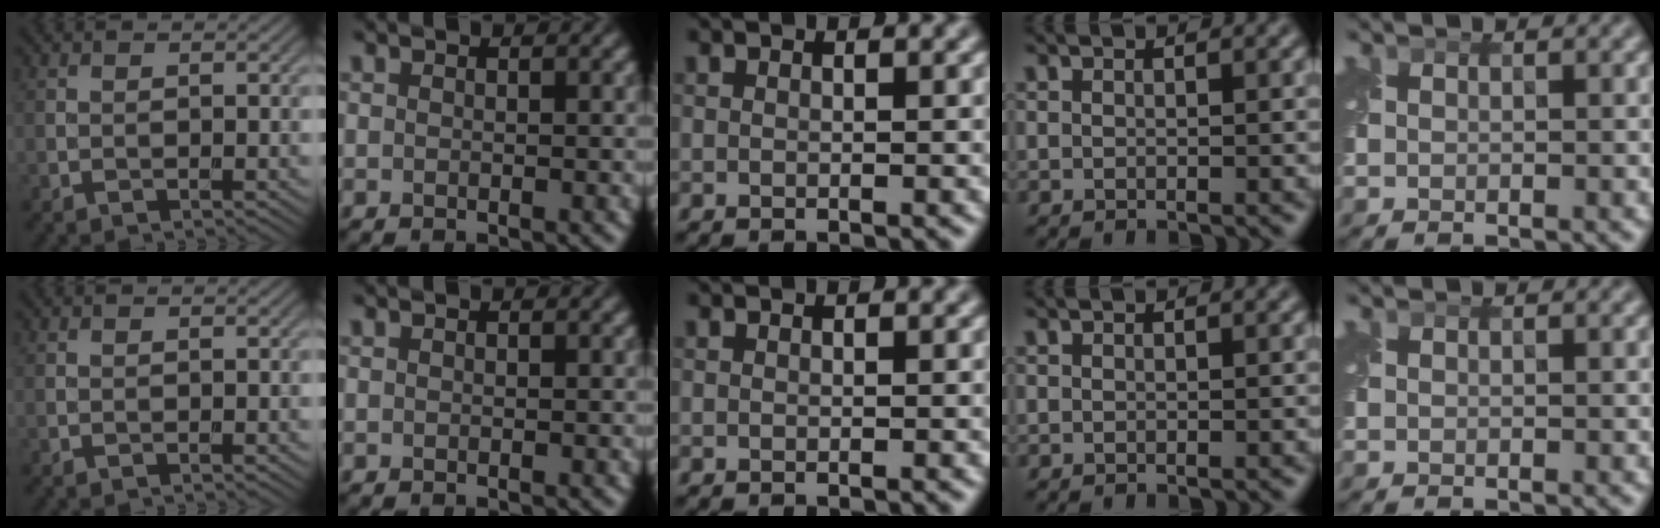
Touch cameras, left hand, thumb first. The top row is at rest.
{}